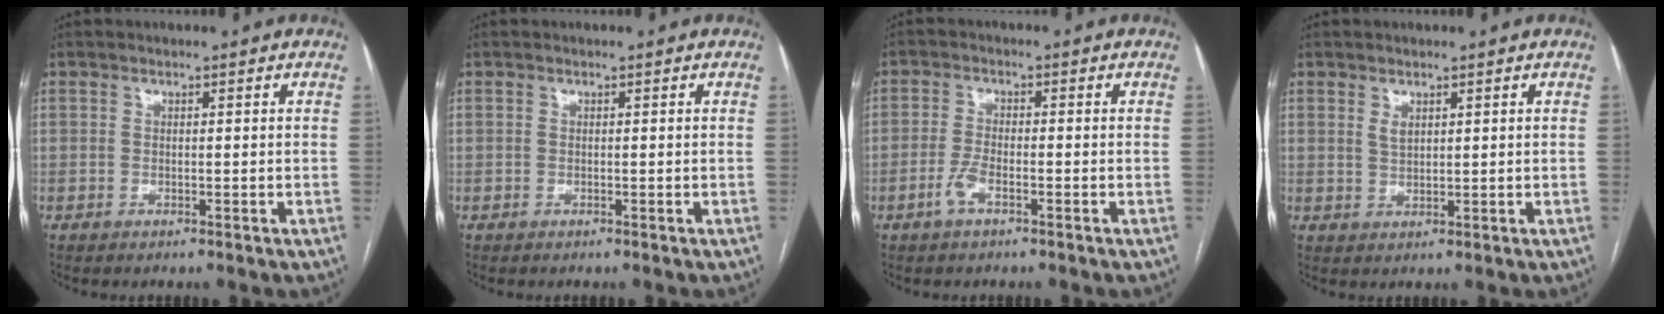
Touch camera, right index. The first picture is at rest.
{"total": 0.0}
{"total": 3.0, "force": [-1.7, 0.7, 2.4], "torque": [-0.056, -0.001, -0.035]}
{"total": 1.6, "force": [1.0, 0.8, 1.0], "torque": [-0.021, -0.001, 0.024]}